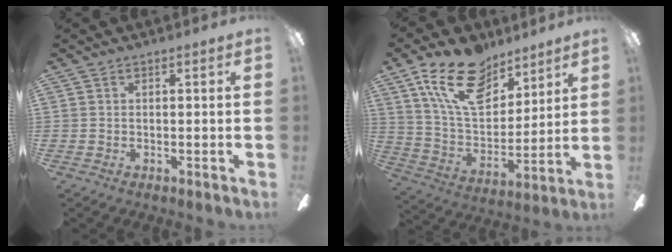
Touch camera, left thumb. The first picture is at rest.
{"total": 19.8, "force": [12.6, 10.5, 11.1], "torque": [-0.199, -0.053, 0.229]}